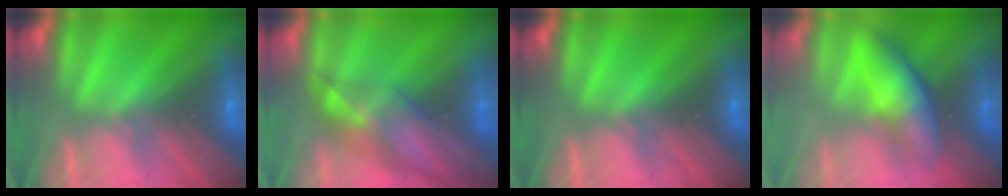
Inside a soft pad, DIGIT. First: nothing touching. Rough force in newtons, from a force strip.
{"total": 4.1}
{"total": 0.0}
{"total": 4.5}